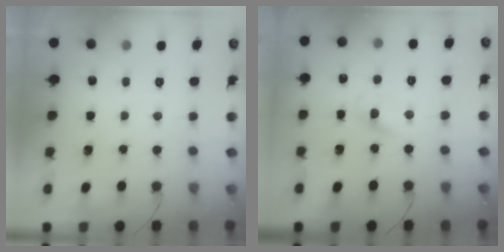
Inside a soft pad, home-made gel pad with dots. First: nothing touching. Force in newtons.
{"total": 2.4, "press": 2.2, "slide": 1.0}